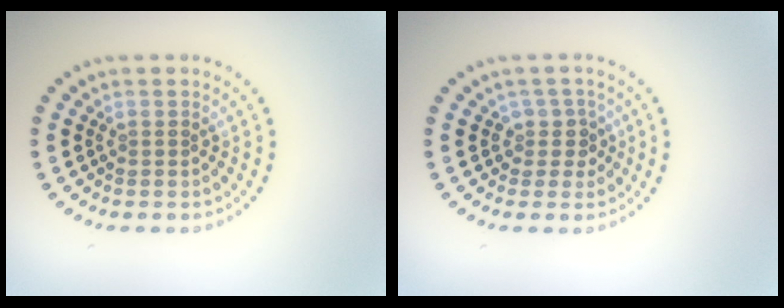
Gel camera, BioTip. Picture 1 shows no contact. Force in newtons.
{"total": 1.8, "press": 1.4, "slide": 1.2}